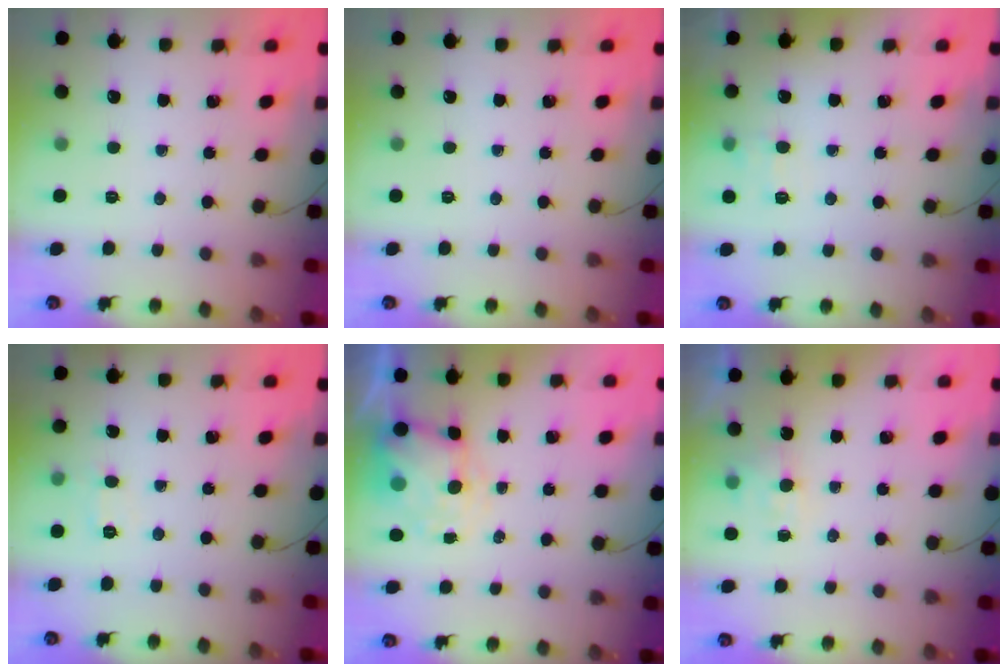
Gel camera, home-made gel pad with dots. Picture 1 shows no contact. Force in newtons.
{"total": 0.0}
{"total": 8.8, "press": 8.6, "slide": 1.7}
{"total": 5.0, "press": 4.9, "slide": 1.1}
{"total": 4.8, "press": 4.6, "slide": 1.0}
{"total": 2.6, "press": 2.4, "slide": 1.1}